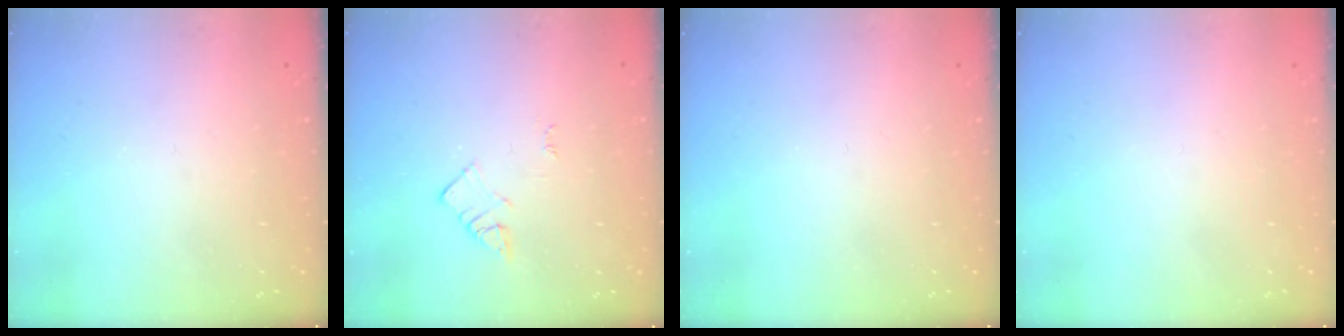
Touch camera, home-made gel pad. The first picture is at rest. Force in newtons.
{"total": 2.1, "press": 2.1, "slide": 0.3}
{"total": 0.0}
{"total": 1.5, "press": 1.5, "slide": 0.1}